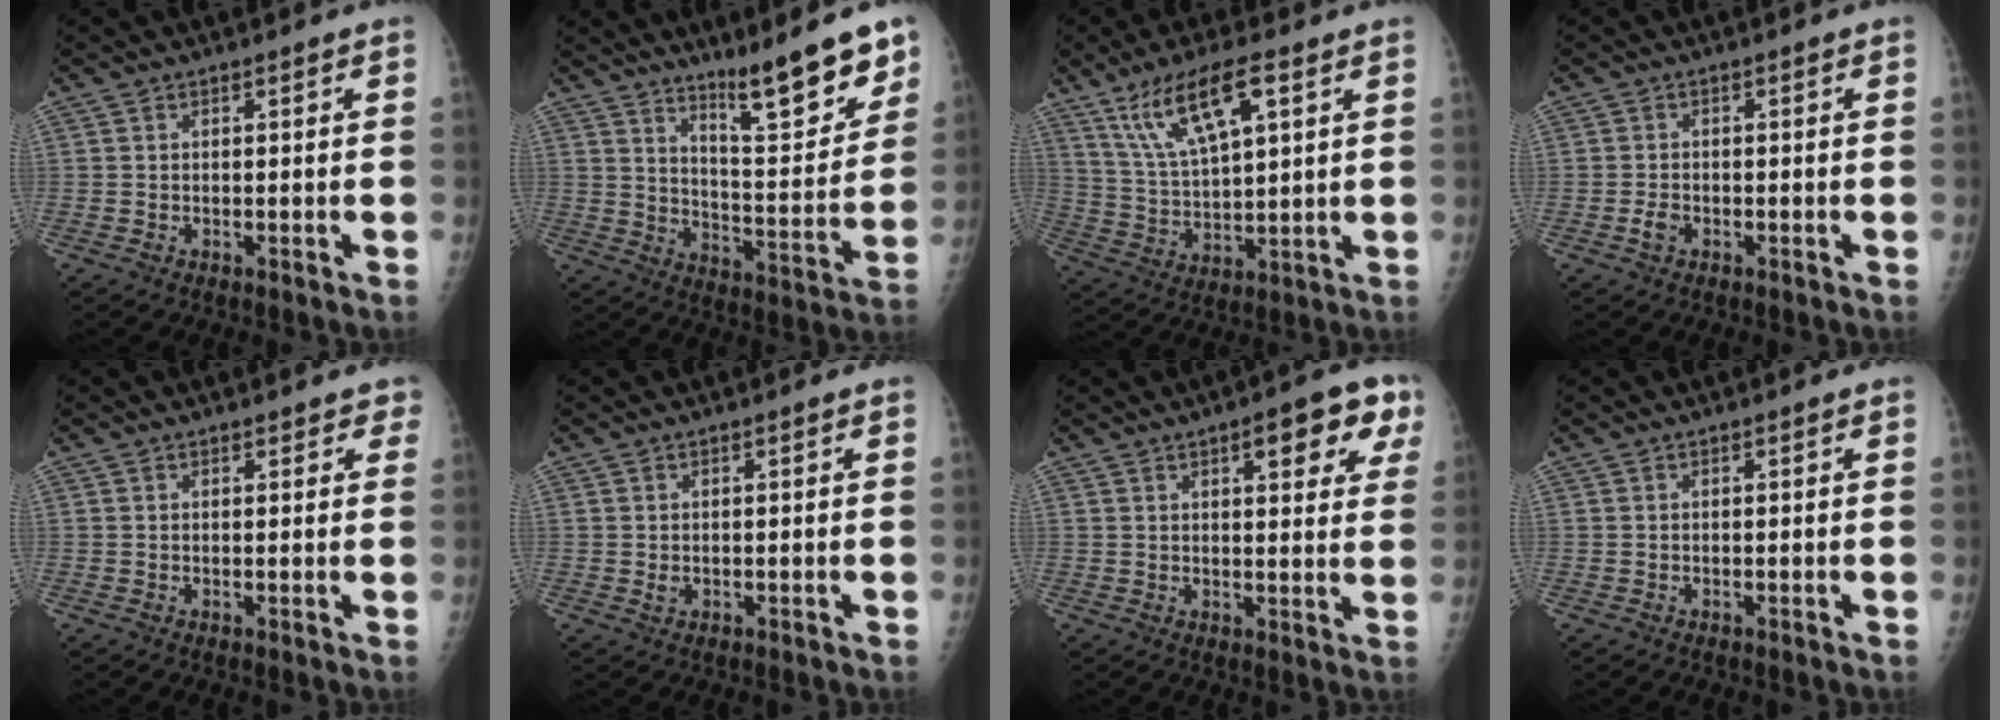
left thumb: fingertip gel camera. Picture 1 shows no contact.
{"total": 15.5, "force": [11.0, 3.1, 10.5], "torque": [-0.120, -0.082, 0.179]}
{"total": 13.1, "force": [6.8, 3.9, 10.5], "torque": [-0.191, -0.016, 0.136]}
{"total": 1.7, "force": [-0.9, 1.1, 1.0], "torque": [-0.018, 0.007, -0.018]}
{"total": 2.4, "force": [1.8, 1.2, 1.1], "torque": [0.017, -0.002, 0.015]}
{"total": 0.9, "force": [0.0, 0.6, 0.7], "torque": [-0.004, 0.001, 0.004]}
{"total": 10.2, "force": [5.0, 3.5, 8.2], "torque": [-0.070, -0.009, 0.056]}
{"total": 0.0}